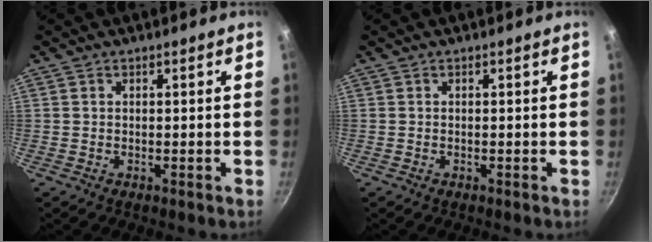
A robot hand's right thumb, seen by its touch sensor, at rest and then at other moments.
{"total": 0.0}